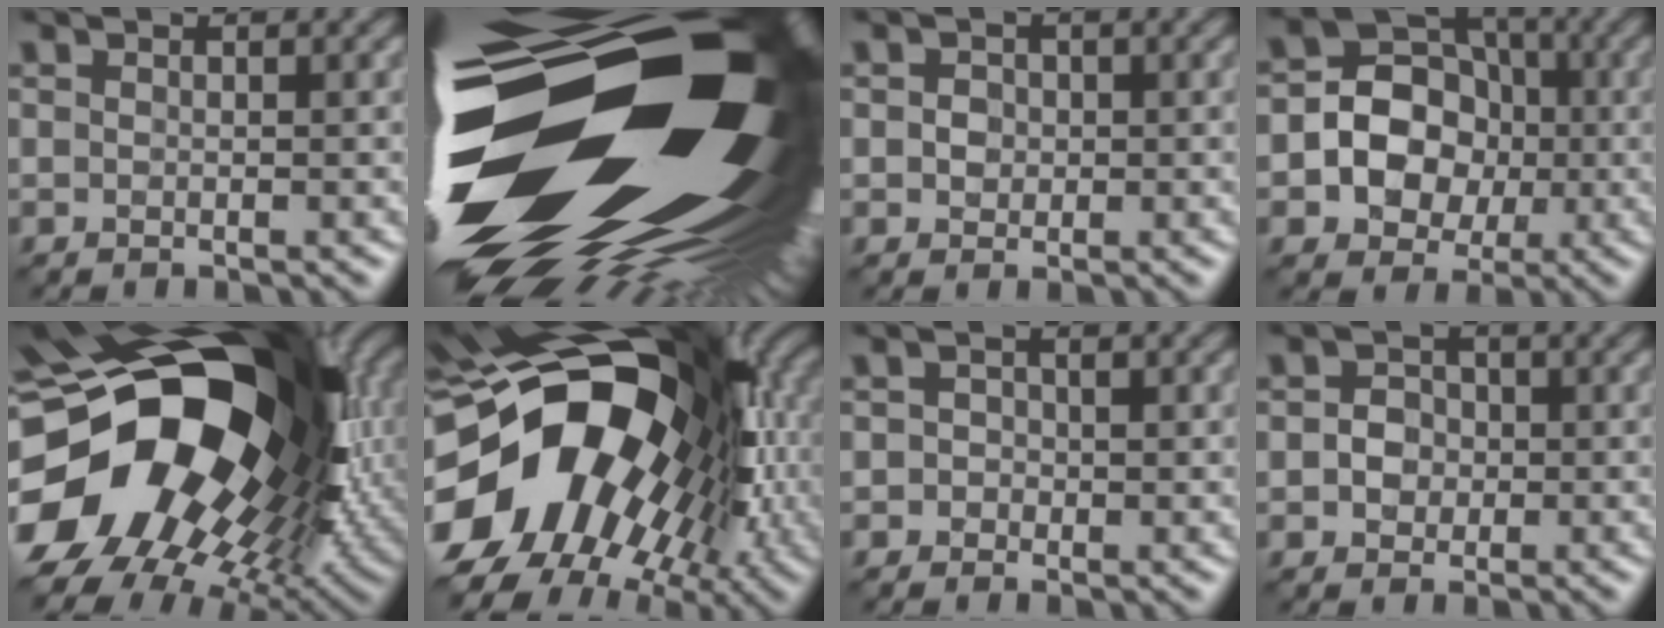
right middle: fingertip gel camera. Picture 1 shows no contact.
{"total": 22.7, "force": [-3.6, 12.9, 18.3], "torque": [-0.282, 0.010, -0.070]}
{"total": 1.8, "force": [0.3, 1.5, 0.9], "torque": [-0.015, 0.009, 0.001]}
{"total": 7.6, "force": [-1.2, 6.4, 3.8], "torque": [-0.055, 0.010, -0.043]}
{"total": 20.8, "force": [-0.8, 12.8, 16.4], "torque": [-0.322, -0.054, 0.002]}
{"total": 20.2, "force": [-2.5, 13.6, 14.8], "torque": [-0.280, -0.031, -0.040]}
{"total": 1.0, "force": [-0.4, 0.9, 0.2], "torque": [0.013, 0.004, -0.012]}
{"total": 2.0, "force": [-0.6, 1.7, 0.8], "torque": [-0.002, -0.001, -0.020]}